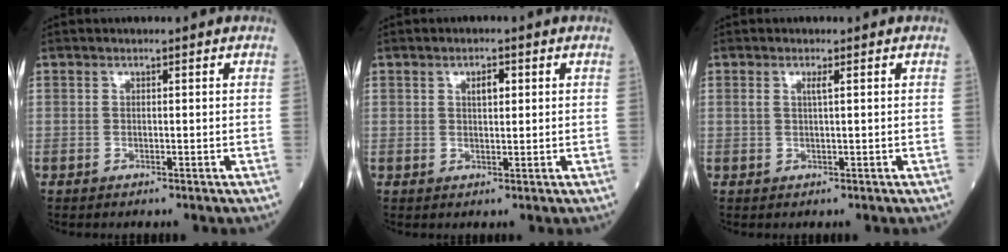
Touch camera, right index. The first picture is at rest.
{"total": 2.2, "force": [0.8, 0.9, 1.8], "torque": [-0.031, 0.000, 0.013]}
{"total": 1.1, "force": [0.4, -0.1, 1.0], "torque": [-0.025, 0.002, 0.007]}